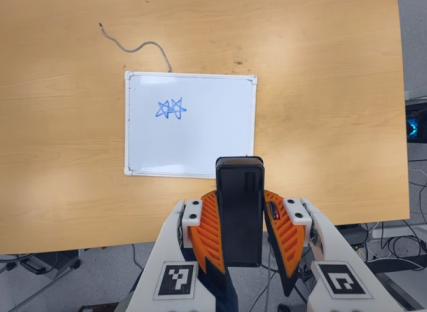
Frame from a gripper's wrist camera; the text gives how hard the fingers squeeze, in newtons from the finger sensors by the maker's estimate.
{"total": 7.8, "left": 6.3, "right": 9.3}